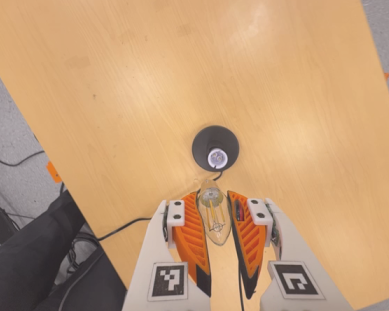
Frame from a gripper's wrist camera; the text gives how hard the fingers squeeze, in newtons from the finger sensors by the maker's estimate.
{"total": 23.2, "left": 27.0, "right": 19.4}